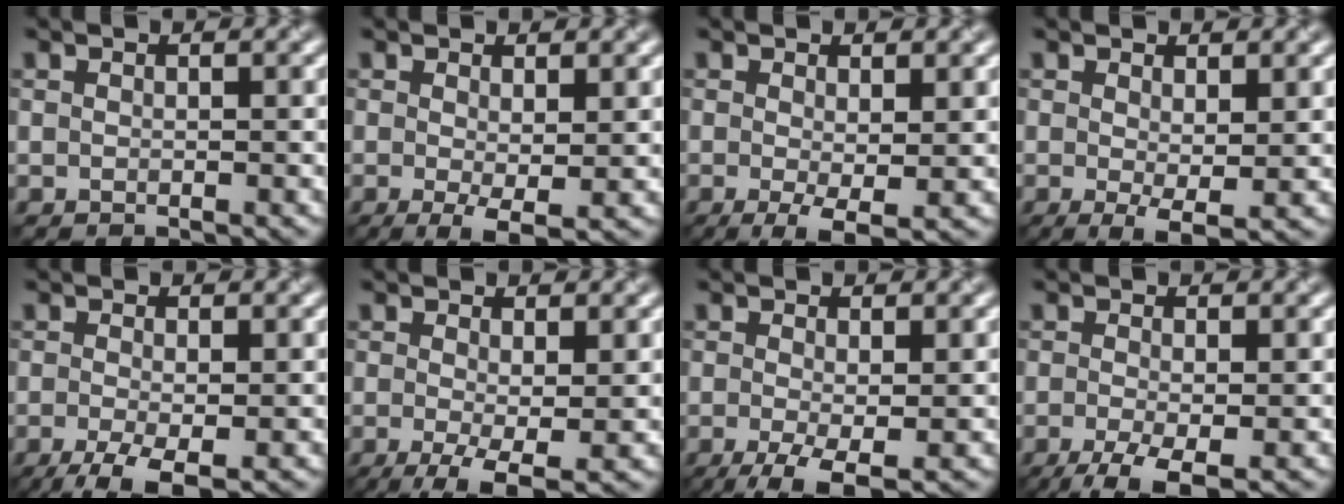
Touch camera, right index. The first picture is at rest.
{"total": 2.6, "force": [-0.2, 0.6, 2.5], "torque": [-0.046, -0.012, -0.001]}
{"total": 3.0, "force": [-0.5, 0.7, 2.9], "torque": [-0.055, -0.012, -0.006]}
{"total": 2.5, "force": [0.1, 0.6, 2.4], "torque": [-0.043, -0.012, 0.005]}
{"total": 4.5, "force": [-2.2, 1.4, 3.7], "torque": [-0.075, -0.007, -0.039]}
{"total": 4.7, "force": [-1.3, 1.4, 4.4], "torque": [-0.085, -0.012, -0.023]}
{"total": 4.5, "force": [-1.7, 1.4, 4.0], "torque": [-0.081, -0.007, -0.032]}
{"total": 4.7, "force": [-2.3, 1.4, 3.8], "torque": [-0.076, -0.007, -0.042]}